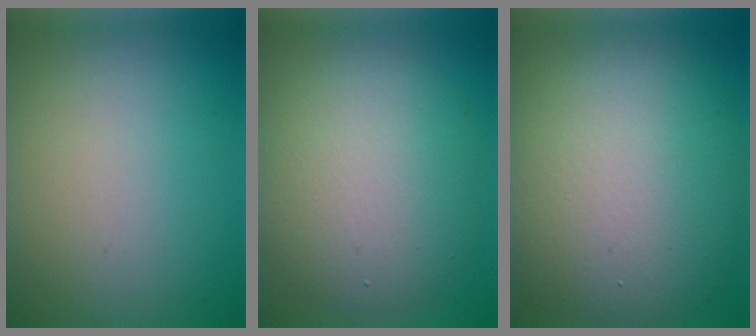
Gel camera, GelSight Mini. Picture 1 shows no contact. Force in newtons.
{"total": 7.9, "press": 7.9, "slide": 0.4}
{"total": 12.5, "press": 12.4, "slide": 1.2}